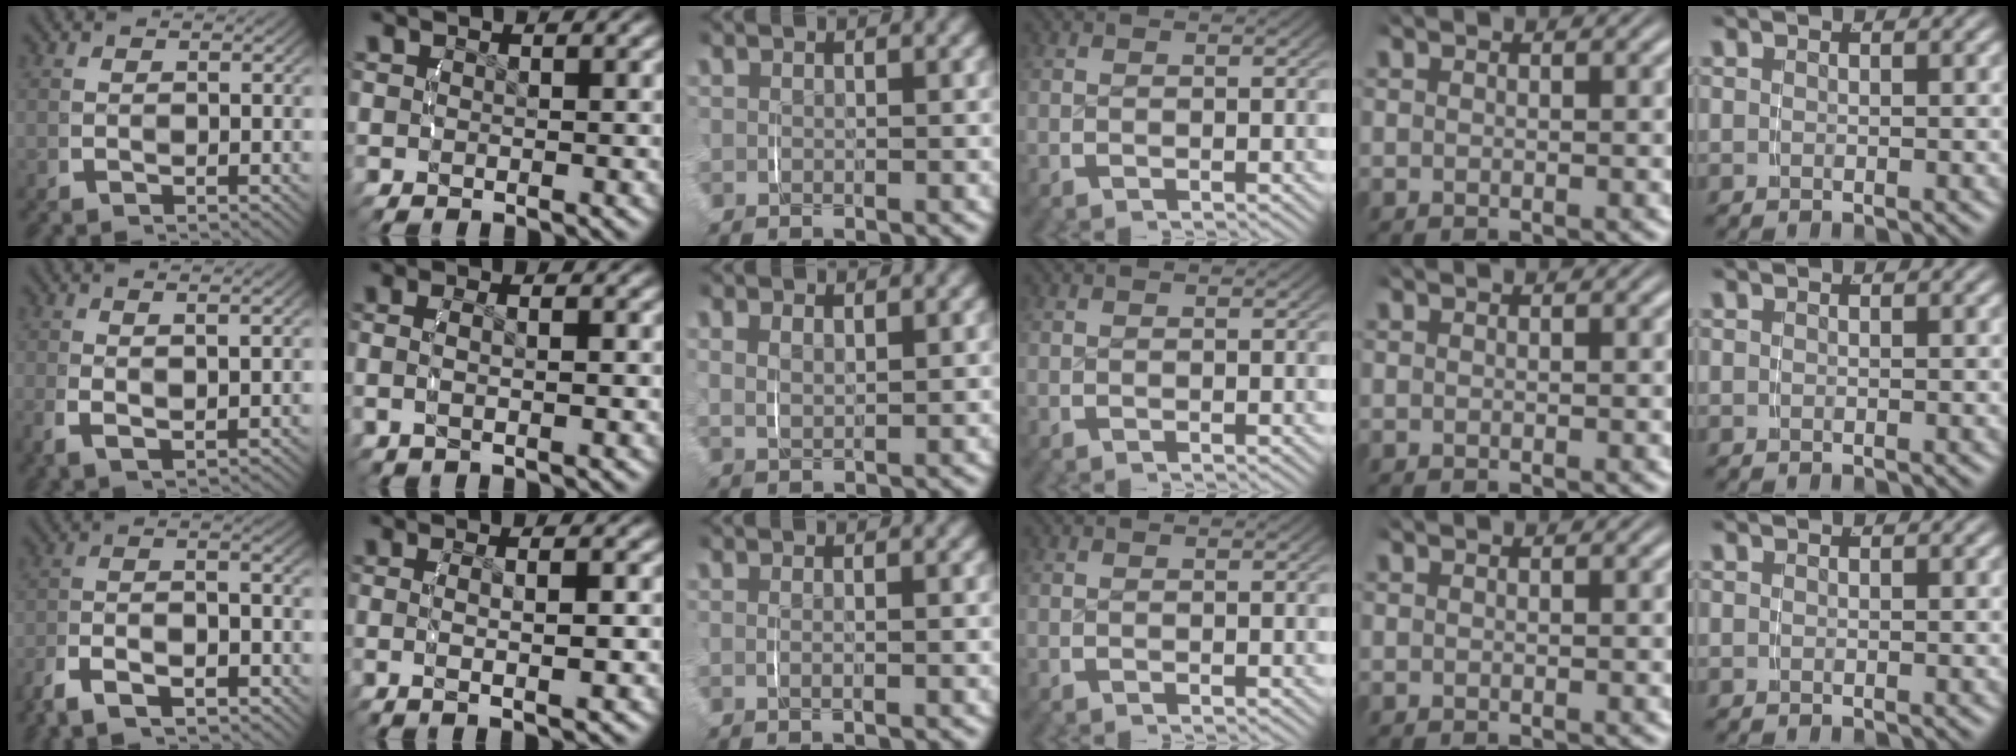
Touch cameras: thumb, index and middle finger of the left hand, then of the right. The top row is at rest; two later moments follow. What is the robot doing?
{"motion": "lift_and_place", "object": "scarf"}